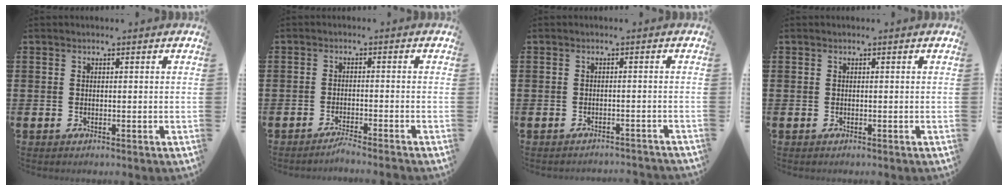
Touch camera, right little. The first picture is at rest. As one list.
[{"total": 1.8, "force": [-1.7, -0.3, 0.6], "torque": [-0.008, 0.003, -0.033]}, {"total": 1.2, "force": [-1.2, -0.1, 0.0], "torque": [-0.001, 0.003, -0.025]}, {"total": 0.0}]